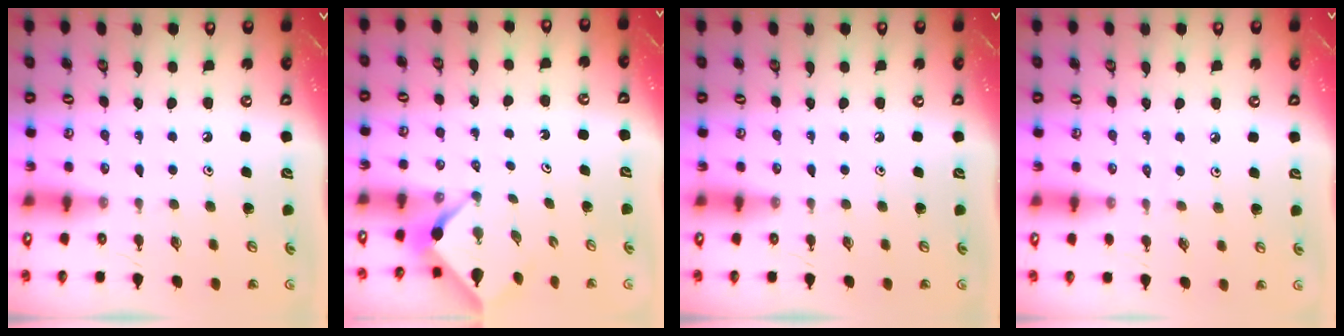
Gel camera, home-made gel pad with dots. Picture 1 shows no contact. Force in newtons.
{"total": 2.5, "press": 2.5, "slide": 0.3}
{"total": 0.0}
{"total": 2.5, "press": 2.5, "slide": 0.5}